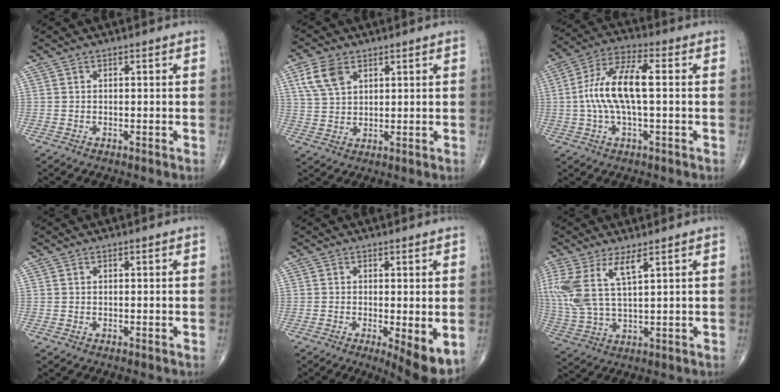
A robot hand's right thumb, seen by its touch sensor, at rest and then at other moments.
{"total": 6.8, "force": [3.2, 4.2, 4.4], "torque": [-0.080, -0.005, 0.068]}
{"total": 12.4, "force": [0.2, 4.4, 11.6], "torque": [-0.245, 0.028, -0.001]}
{"total": 0.0}
{"total": 6.7, "force": [-1.6, 1.7, 6.2], "torque": [-0.091, -0.021, -0.023]}
{"total": 11.5, "force": [4.9, 3.8, 9.7], "torque": [-0.237, -0.015, 0.109]}